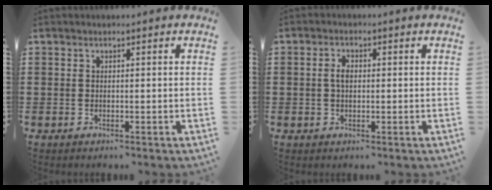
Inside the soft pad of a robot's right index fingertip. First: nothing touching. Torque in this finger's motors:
{"motor_torque": [0.60, -0.29, 0.23, 0.07]}